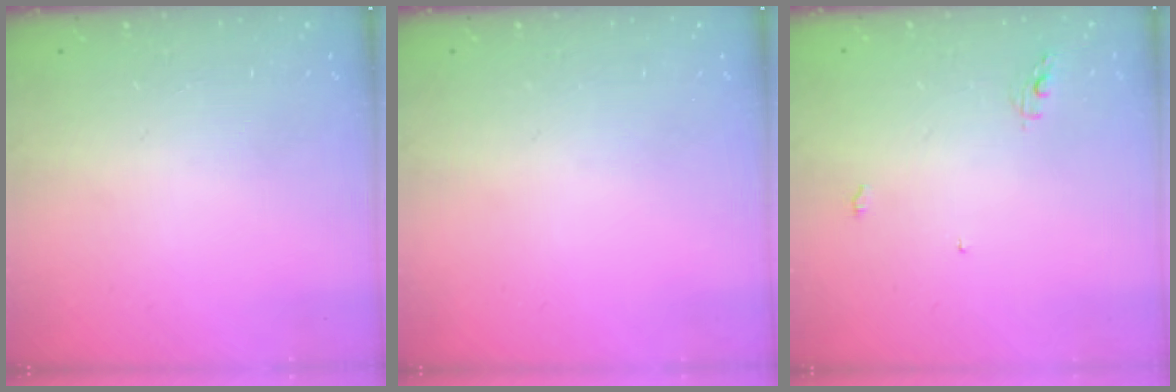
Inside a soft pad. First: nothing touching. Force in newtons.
{"total": 0.0}
{"total": 3.4, "press": 3.4, "slide": 0.0}